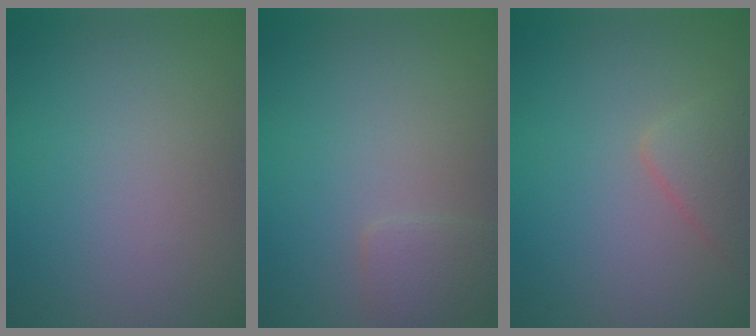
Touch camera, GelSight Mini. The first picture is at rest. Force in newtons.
{"total": 1.5, "press": 1.5, "slide": 0.0}
{"total": 2.3, "press": 2.3, "slide": 0.1}